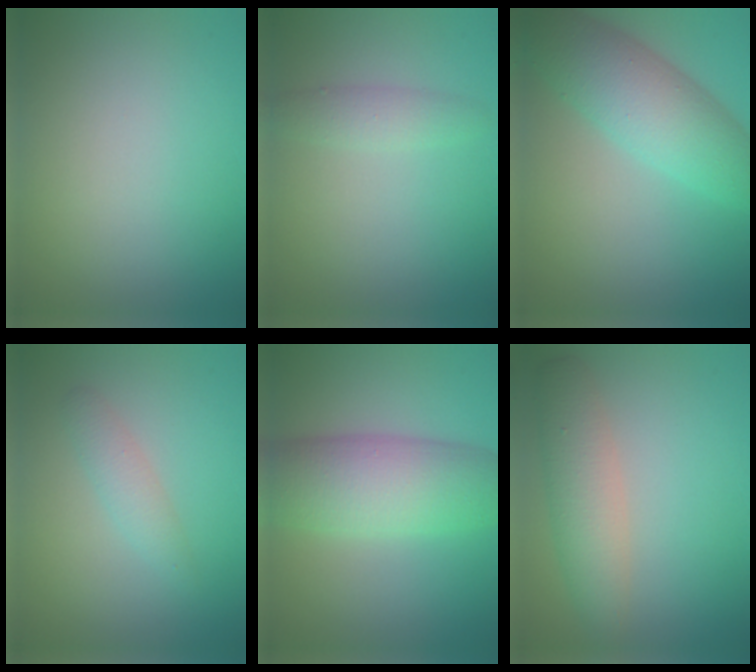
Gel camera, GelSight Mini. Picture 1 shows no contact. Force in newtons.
{"total": 1.9, "press": 1.9, "slide": 0.1}
{"total": 7.3, "press": 7.3, "slide": 0.1}
{"total": 1.8, "press": 1.8, "slide": 0.0}
{"total": 8.3, "press": 8.3, "slide": 0.1}
{"total": 4.1, "press": 4.1, "slide": 0.2}